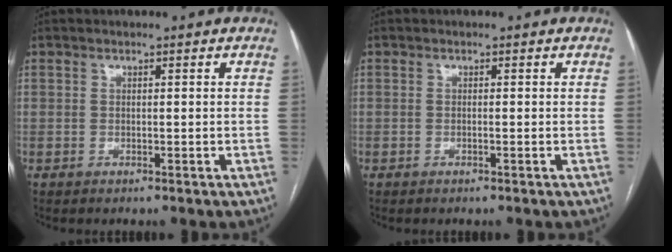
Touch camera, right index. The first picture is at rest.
{"total": 0.0}